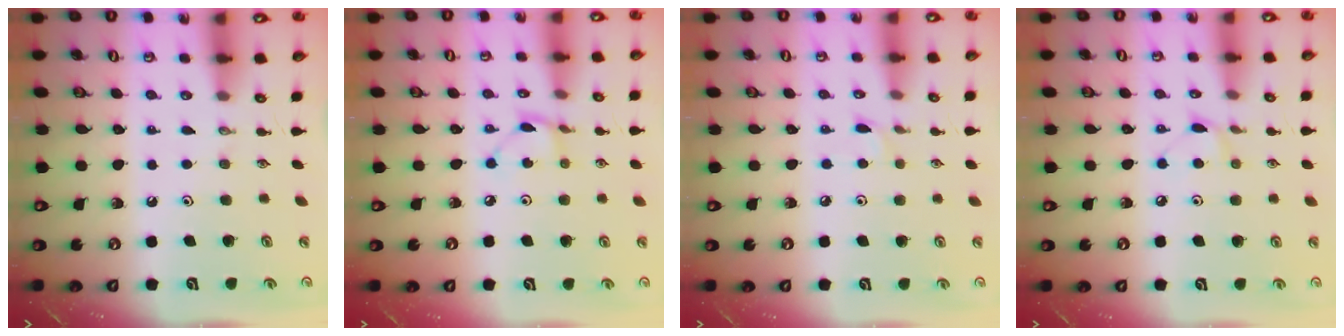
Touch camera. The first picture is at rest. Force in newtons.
{"total": 2.6, "press": 2.6, "slide": 0.1}
{"total": 1.9, "press": 1.9, "slide": 0.2}
{"total": 5.6, "press": 5.6, "slide": 0.6}